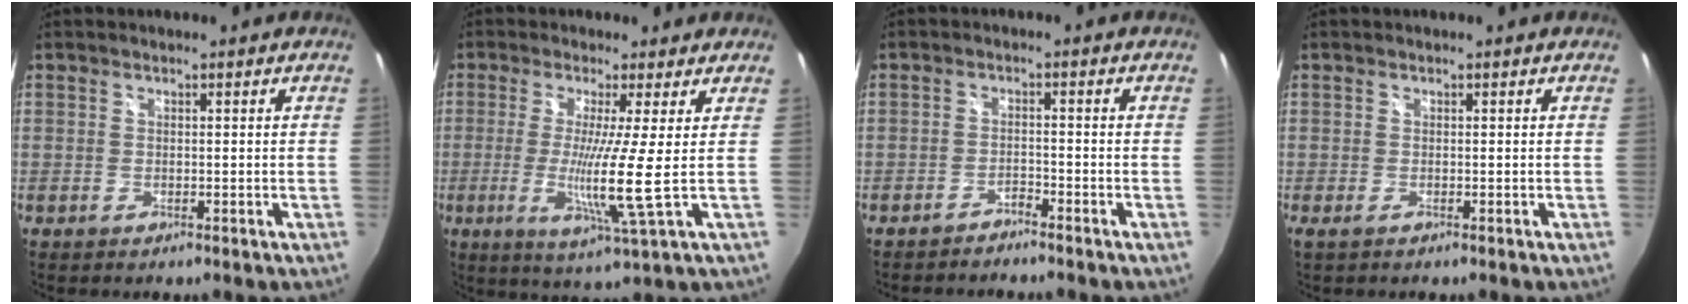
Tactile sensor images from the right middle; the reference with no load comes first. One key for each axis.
{"total": 9.0, "fx": -0.3, "fy": -2.2, "fz": 8.7, "tx": -0.160, "ty": -0.025, "tz": -0.014}
{"total": 2.3, "fx": -2.2, "fy": 0.3, "fz": 0.3, "tx": -0.017, "ty": -0.001, "tz": -0.037}
{"total": 0.7, "fx": -0.4, "fy": 0.0, "fz": 0.5, "tx": -0.011, "ty": 0.000, "tz": -0.007}